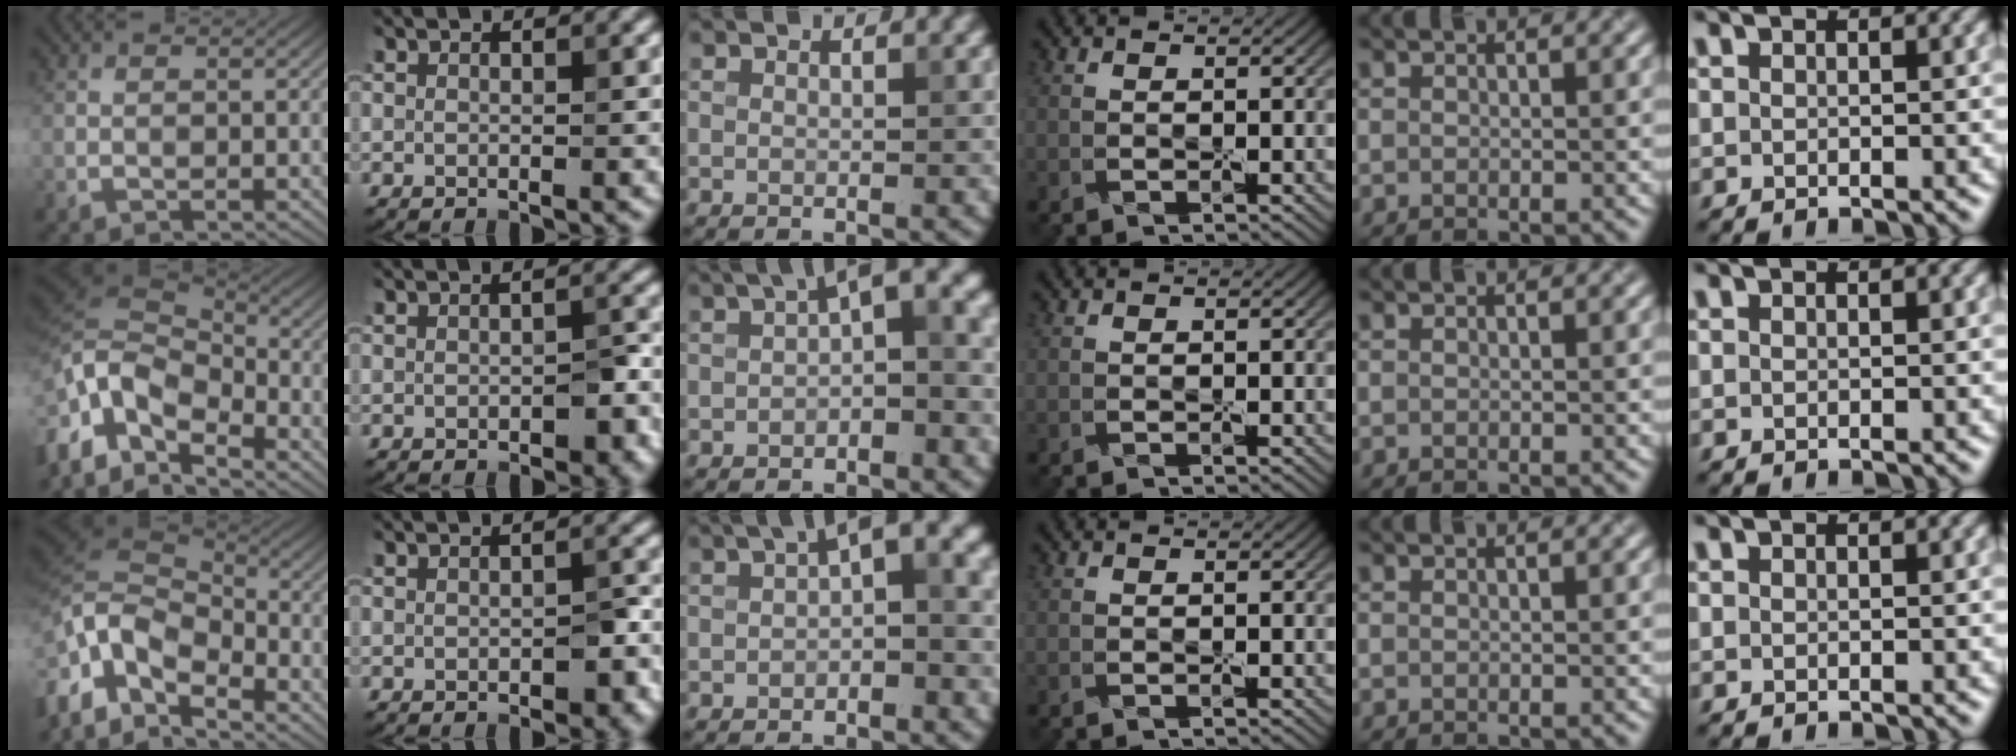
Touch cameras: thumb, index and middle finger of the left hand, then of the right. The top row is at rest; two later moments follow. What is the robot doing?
{"motion": "peel", "object": "velcro strap"}